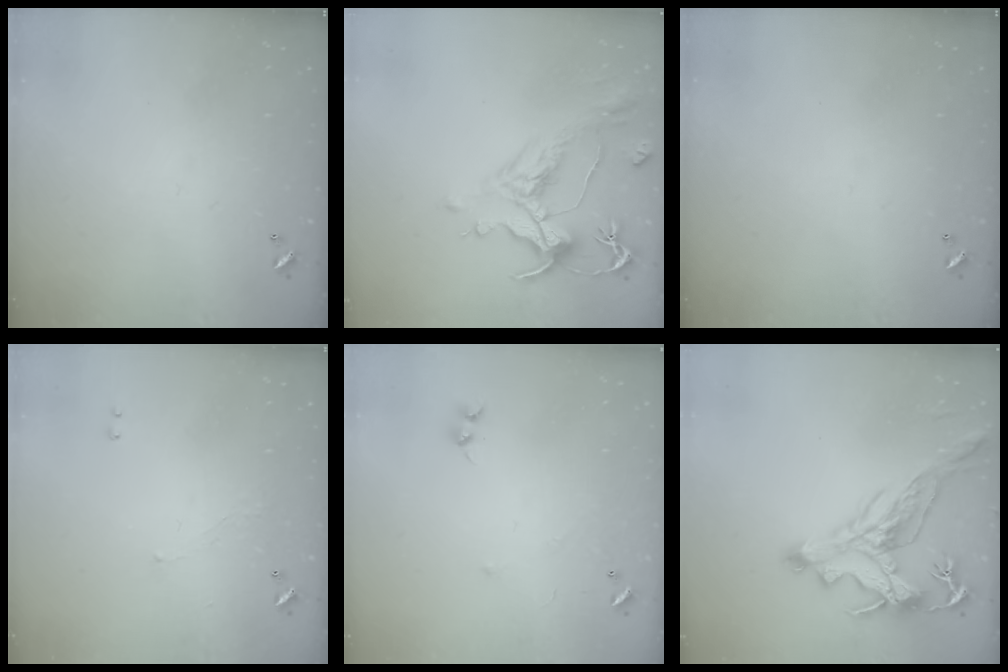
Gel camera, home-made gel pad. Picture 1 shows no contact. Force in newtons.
{"total": 2.0, "press": 1.5, "slide": 1.4}
{"total": 0.0}
{"total": 1.3, "press": 1.2, "slide": 0.5}
{"total": 7.7, "press": 7.7, "slide": 0.5}
{"total": 3.9, "press": 3.5, "slide": 1.6}